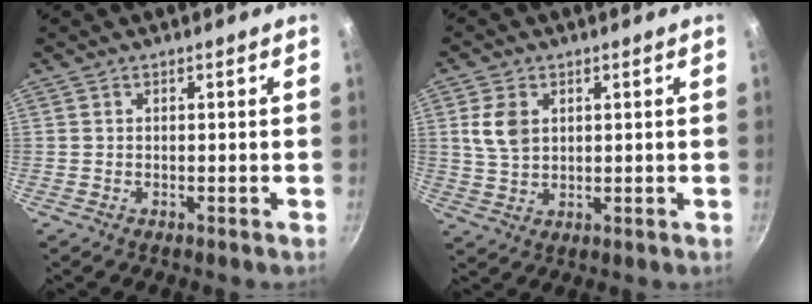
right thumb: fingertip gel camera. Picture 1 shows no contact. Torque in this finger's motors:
{"motor_torque": [-0.06, 0.08, 0.67, 0.17, 0.16]}